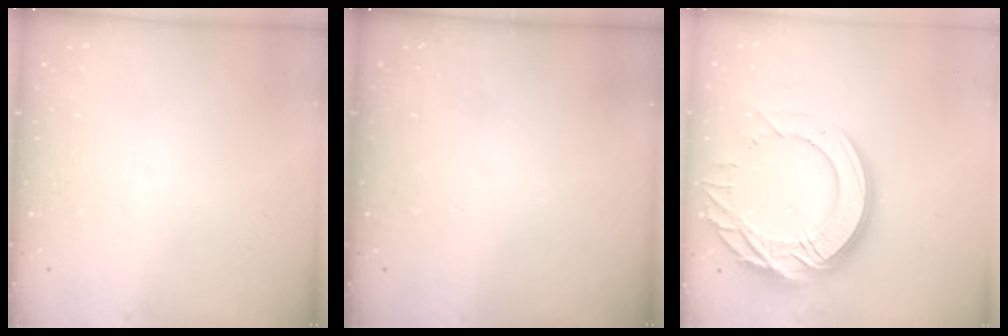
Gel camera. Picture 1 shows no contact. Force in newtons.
{"total": 0.0}
{"total": 22.6, "press": 22.5, "slide": 2.2}